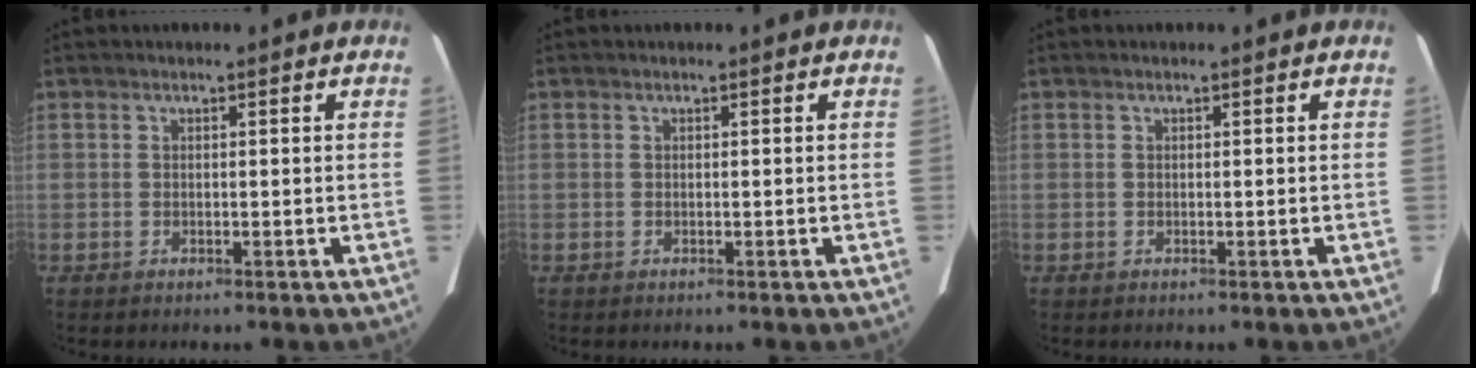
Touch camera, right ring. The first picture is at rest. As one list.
[{"total": 0.0}, {"total": 0.0}]